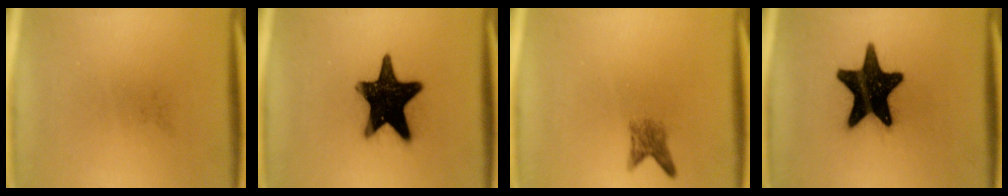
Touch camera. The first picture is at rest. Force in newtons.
{"total": 19.9}
{"total": 2.3}
{"total": 19.5}